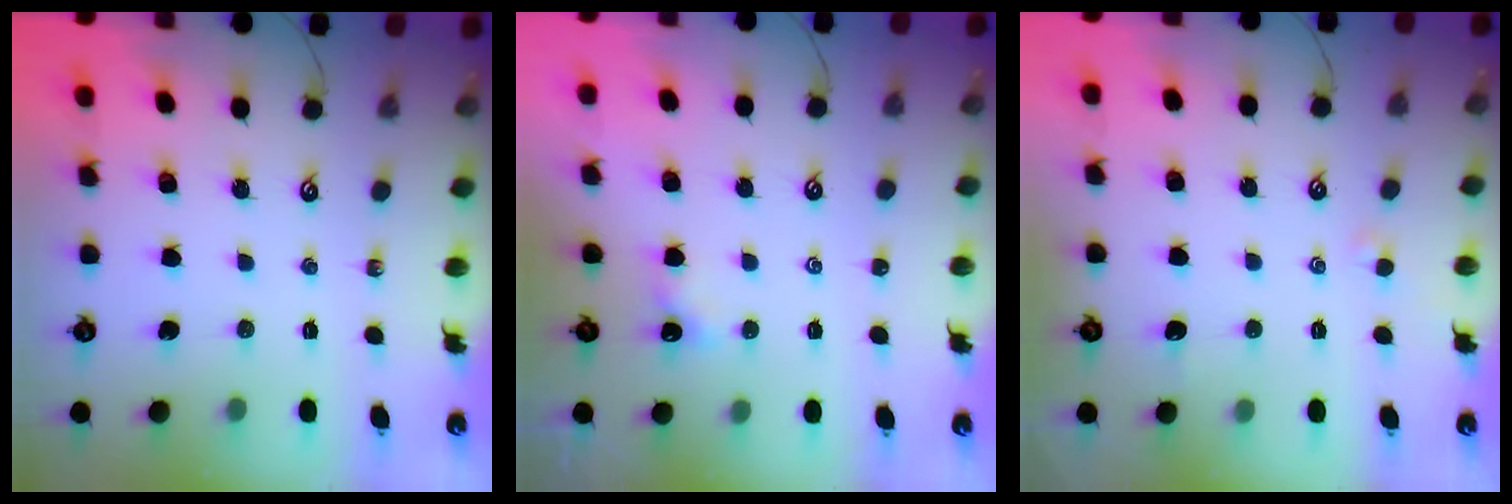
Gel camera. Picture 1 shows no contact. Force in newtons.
{"total": 0.5, "press": 0.4, "slide": 0.3}
{"total": 1.6, "press": 1.5, "slide": 0.3}